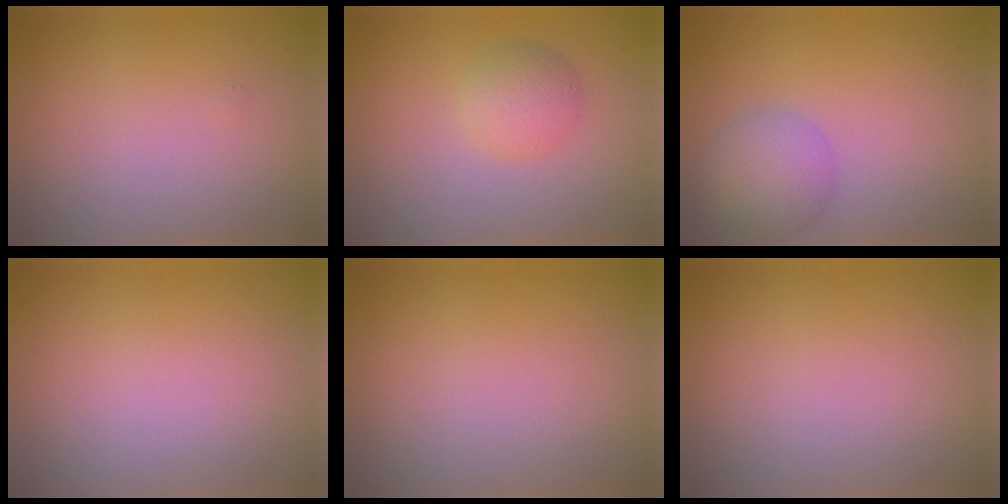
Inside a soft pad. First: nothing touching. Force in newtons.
{"total": 2.6, "press": 2.6, "slide": 0.1}
{"total": 4.1, "press": 4.1, "slide": 0.3}
{"total": 0.0}
{"total": 0.0}
{"total": 0.0}